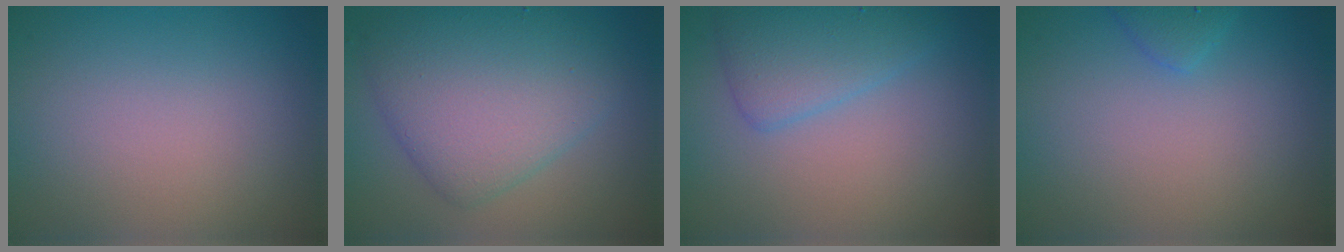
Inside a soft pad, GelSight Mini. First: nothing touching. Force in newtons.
{"total": 7.1, "press": 7.1, "slide": 0.0}
{"total": 3.4, "press": 3.4, "slide": 0.0}
{"total": 1.4, "press": 1.4, "slide": 0.1}